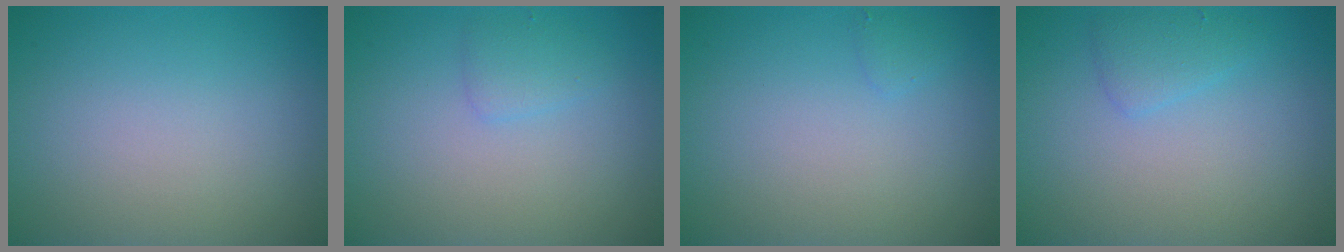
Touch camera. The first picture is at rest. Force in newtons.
{"total": 1.3, "press": 1.3, "slide": 0.0}
{"total": 0.6, "press": 0.6, "slide": 0.0}
{"total": 1.6, "press": 1.6, "slide": 0.1}